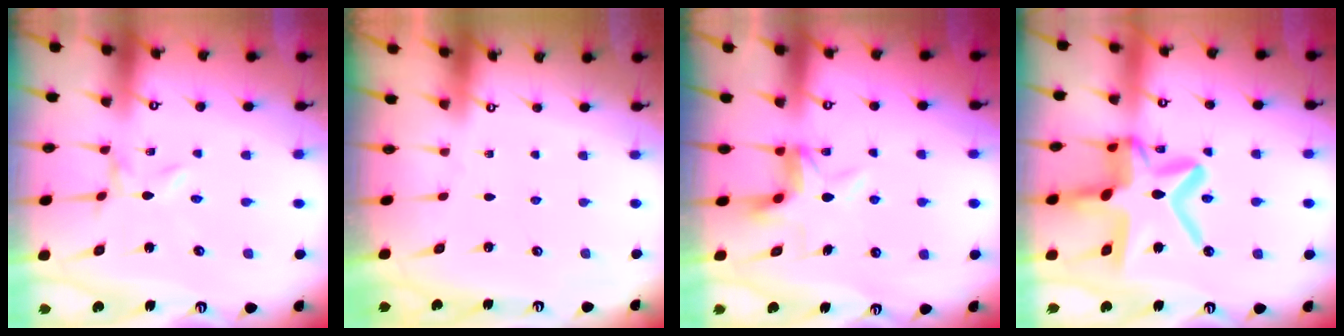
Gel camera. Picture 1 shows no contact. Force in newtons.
{"total": 0.0}
{"total": 5.4, "press": 5.4, "slide": 0.3}
{"total": 21.8, "press": 21.7, "slide": 2.0}